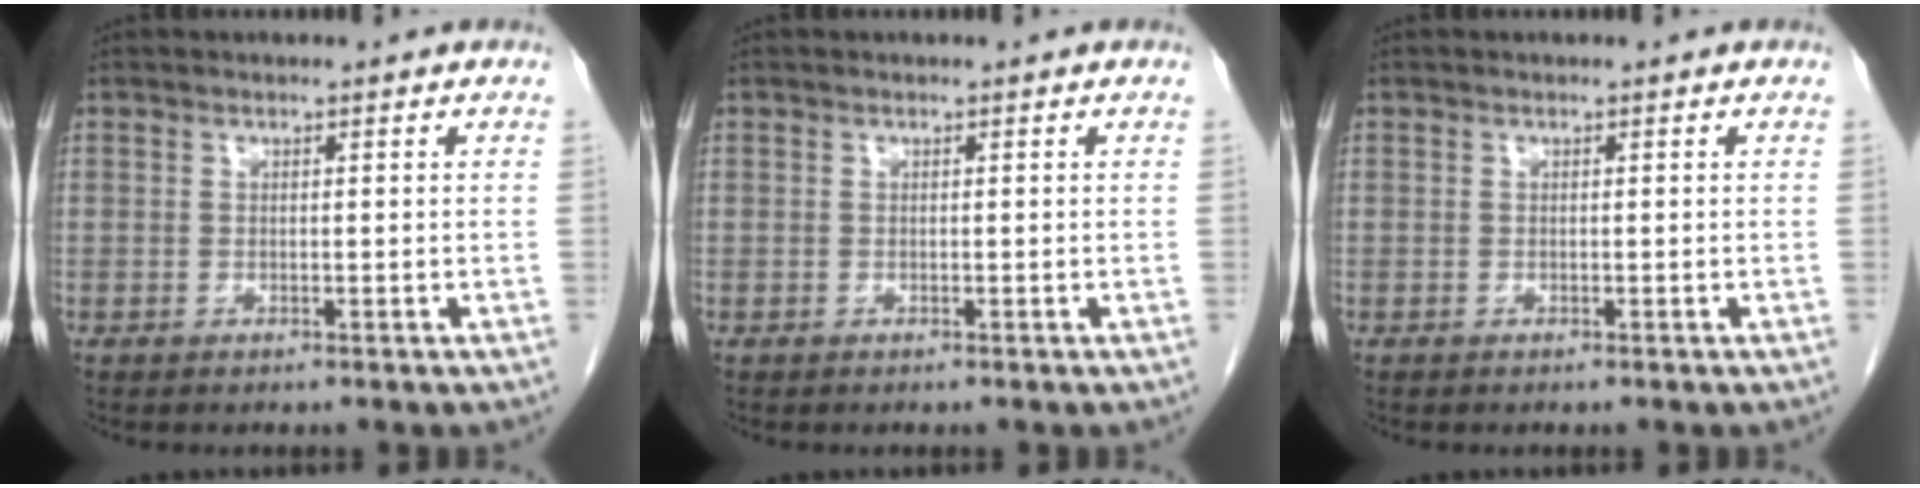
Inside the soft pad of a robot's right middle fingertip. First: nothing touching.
{"total": 0.0}
{"total": 0.0}